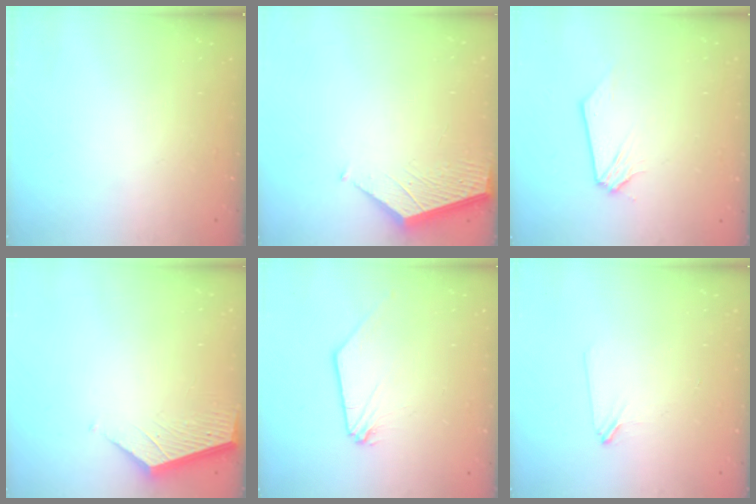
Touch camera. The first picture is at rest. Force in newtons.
{"total": 3.4, "press": 3.4, "slide": 0.3}
{"total": 0.0}
{"total": 3.7, "press": 3.7, "slide": 0.4}
{"total": 0.0}
{"total": 1.6, "press": 1.5, "slide": 0.3}